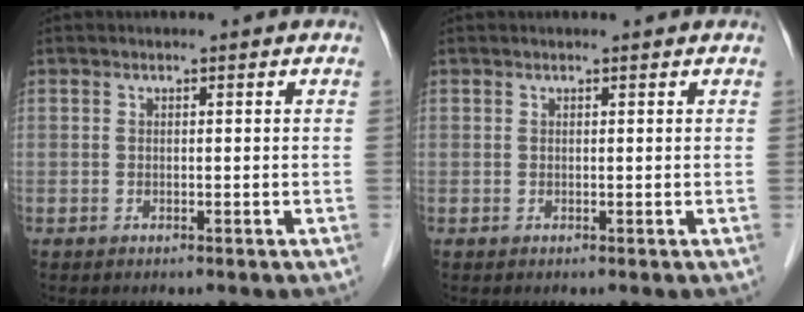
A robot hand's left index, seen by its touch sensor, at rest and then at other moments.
{"total": 1.3, "force": [1.2, 0.2, 0.6], "torque": [-0.008, 0.014, 0.016]}